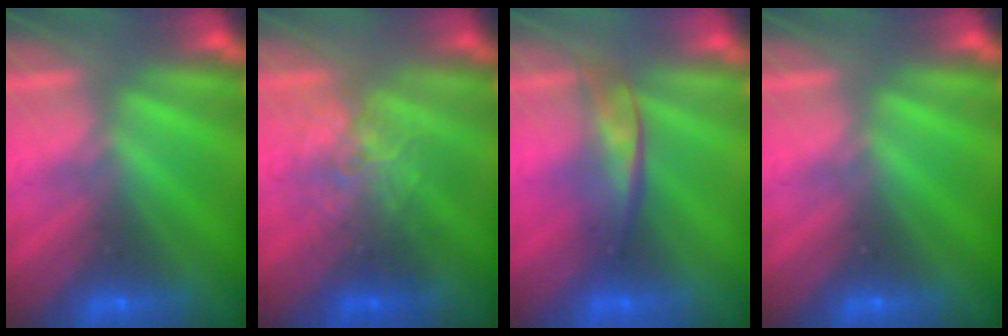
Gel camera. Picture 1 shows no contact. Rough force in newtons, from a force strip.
{"total": 2.5}
{"total": 2.2}
{"total": 0.0}